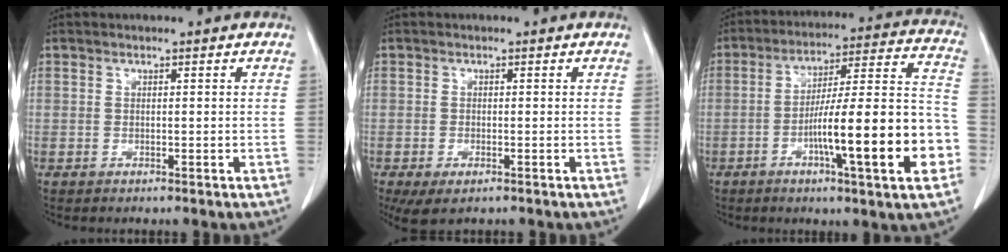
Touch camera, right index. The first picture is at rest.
{"total": 4.0, "force": [-2.3, 1.6, 2.8], "torque": [-0.048, -0.009, -0.029]}
{"total": 19.4, "force": [-6.3, 1.2, 18.4], "torque": [-0.247, 0.015, -0.093]}